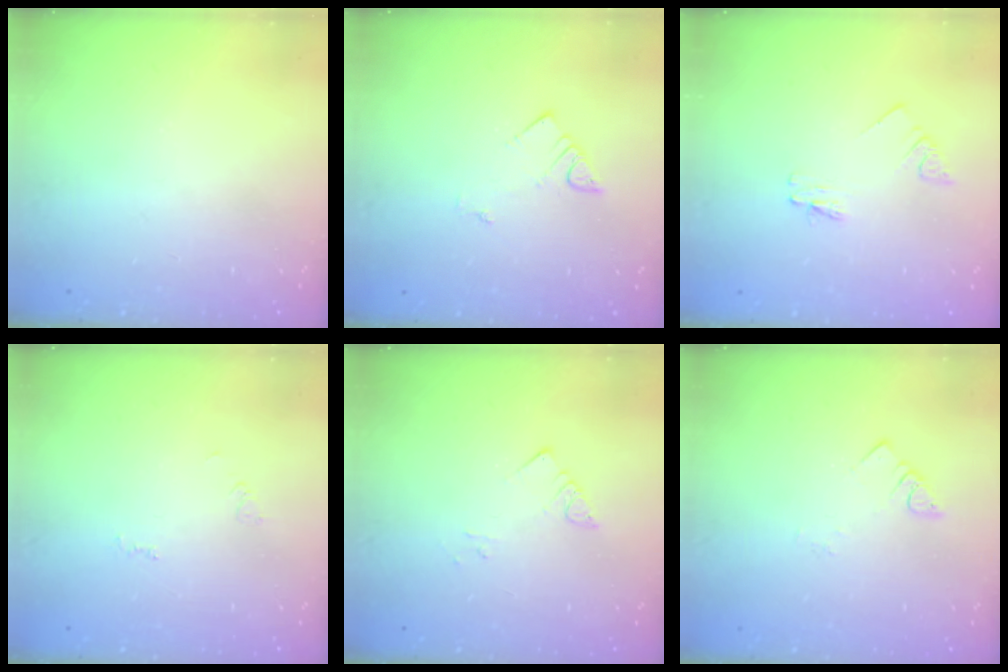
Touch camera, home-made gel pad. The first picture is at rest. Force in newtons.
{"total": 2.3, "press": 2.3, "slide": 0.2}
{"total": 1.8, "press": 1.8, "slide": 0.1}
{"total": 2.5, "press": 2.5, "slide": 0.4}
{"total": 2.9, "press": 2.9, "slide": 0.2}
{"total": 2.1, "press": 2.1, "slide": 0.3}